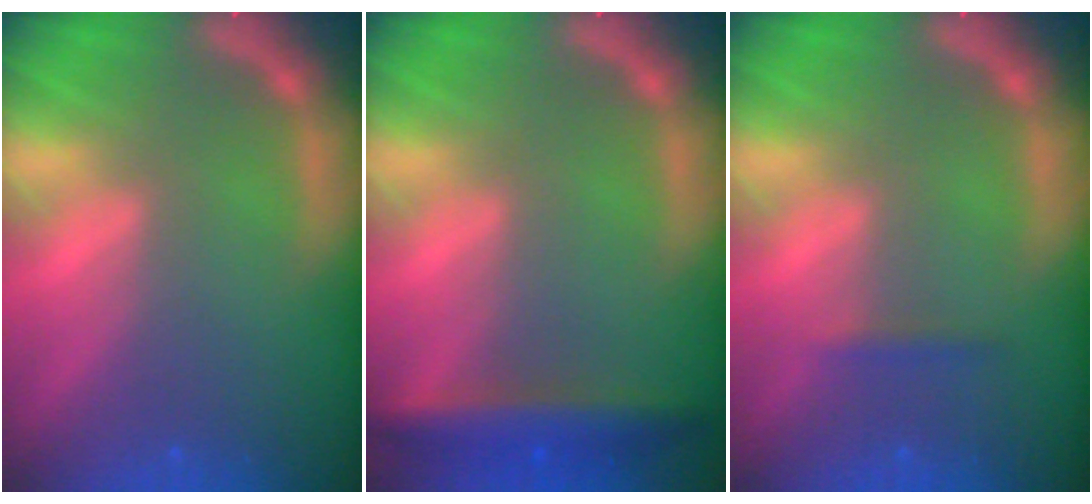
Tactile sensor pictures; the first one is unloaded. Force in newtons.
{"total": 4.5}
{"total": 0.9}